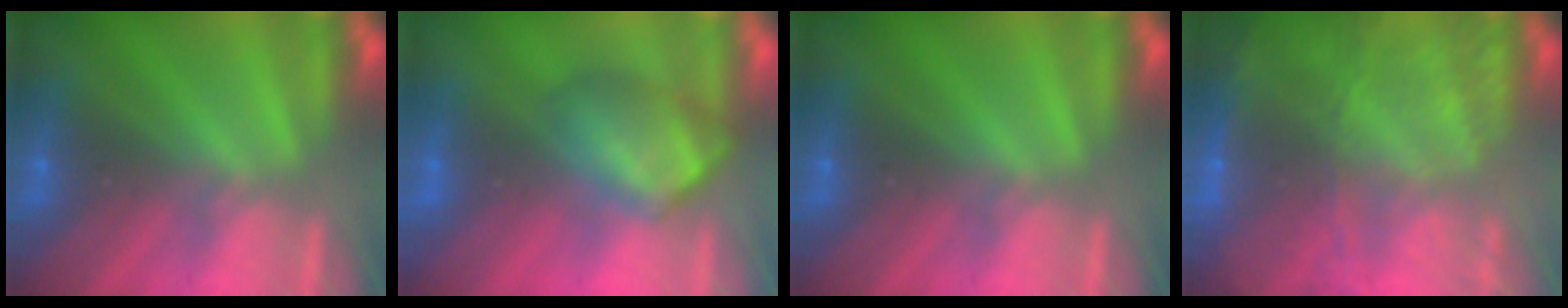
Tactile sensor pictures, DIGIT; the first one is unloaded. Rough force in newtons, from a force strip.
{"total": 4.7}
{"total": 0.0}
{"total": 9.4}